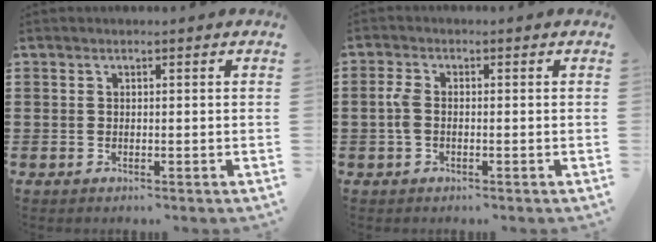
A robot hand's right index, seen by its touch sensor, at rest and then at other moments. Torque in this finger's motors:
{"motor_torque": [0.64, -0.17, 0.32, 0.08]}